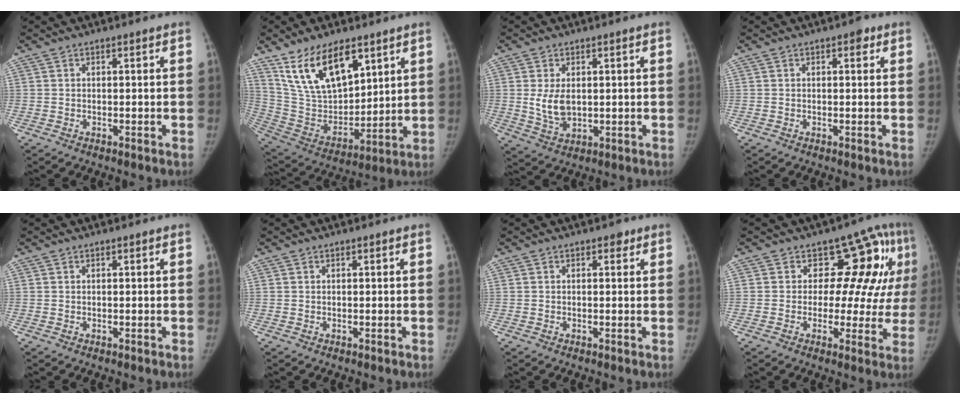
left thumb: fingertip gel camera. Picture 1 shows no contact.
{"total": 17.9, "force": [10.7, 8.9, 11.4], "torque": [-0.162, -0.048, 0.218]}
{"total": 5.9, "force": [0.7, 3.7, 4.5], "torque": [-0.078, -0.011, 0.022]}
{"total": 1.7, "force": [0.8, 0.9, 1.2], "torque": [-0.006, 0.001, 0.007]}
{"total": 0.0}
{"total": 0.0}
{"total": 1.1, "force": [0.6, 0.7, 0.5], "torque": [0.004, -0.001, 0.004]}
{"total": 12.8, "force": [3.8, 8.0, 9.2], "torque": [-0.045, -0.004, 0.038]}